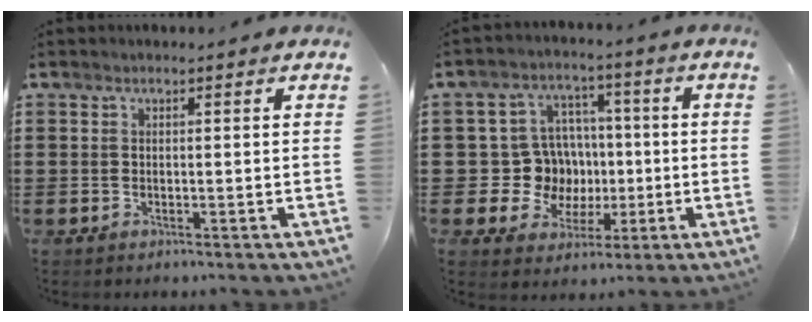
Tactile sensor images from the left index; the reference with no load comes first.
{"total": 9.8, "force": [0.2, 9.4, 2.9], "torque": [-0.082, 0.011, 0.019]}